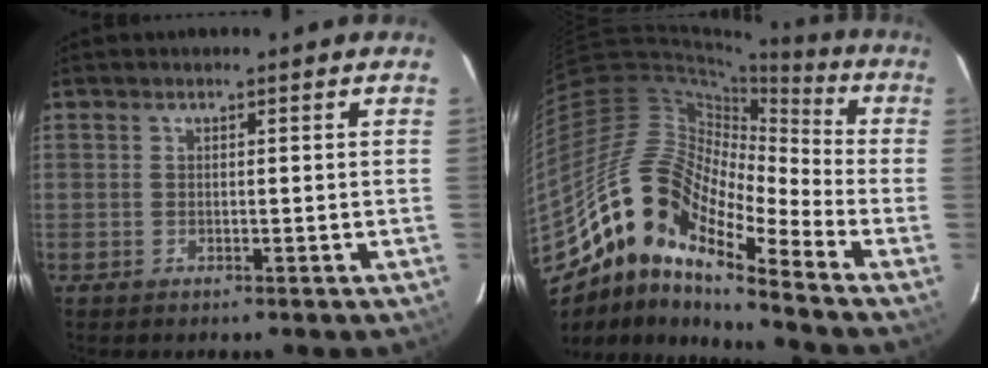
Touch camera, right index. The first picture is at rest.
{"total": 23.4, "force": [-14.1, 7.1, 17.2], "torque": [-0.344, 0.020, -0.253]}